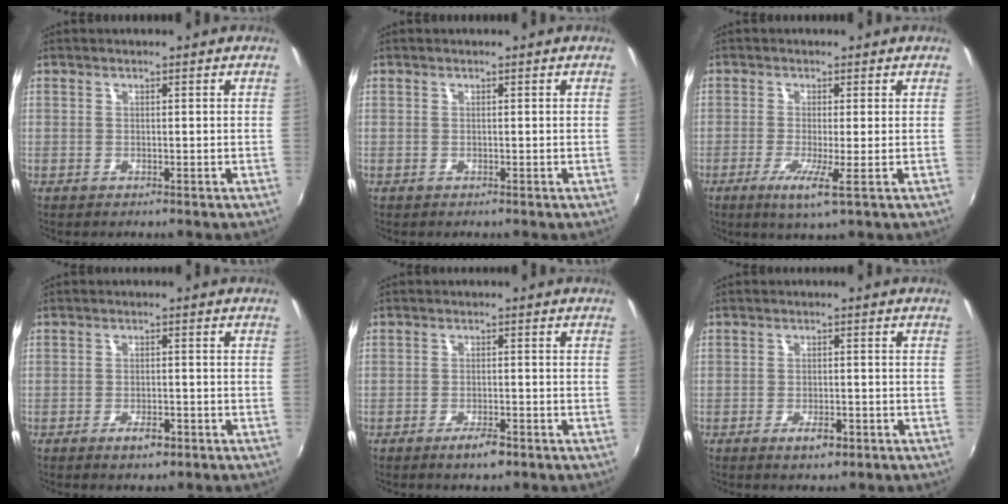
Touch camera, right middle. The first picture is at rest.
{"total": 0.0}
{"total": 4.6, "force": [-1.5, -0.5, 4.3], "torque": [-0.095, -0.014, -0.031]}
{"total": 3.4, "force": [-2.0, 1.3, 2.5], "torque": [-0.055, -0.003, -0.032]}
{"total": 3.6, "force": [-2.3, 1.1, 2.5], "torque": [-0.057, -0.005, -0.040]}
{"total": 3.6, "force": [-1.9, 1.4, 2.7], "torque": [-0.059, -0.005, -0.030]}